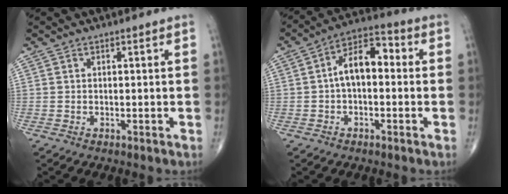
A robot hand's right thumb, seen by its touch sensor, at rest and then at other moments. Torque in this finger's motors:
{"motor_torque": [1.33, 1.50, 1.12, -0.05, 0.04]}